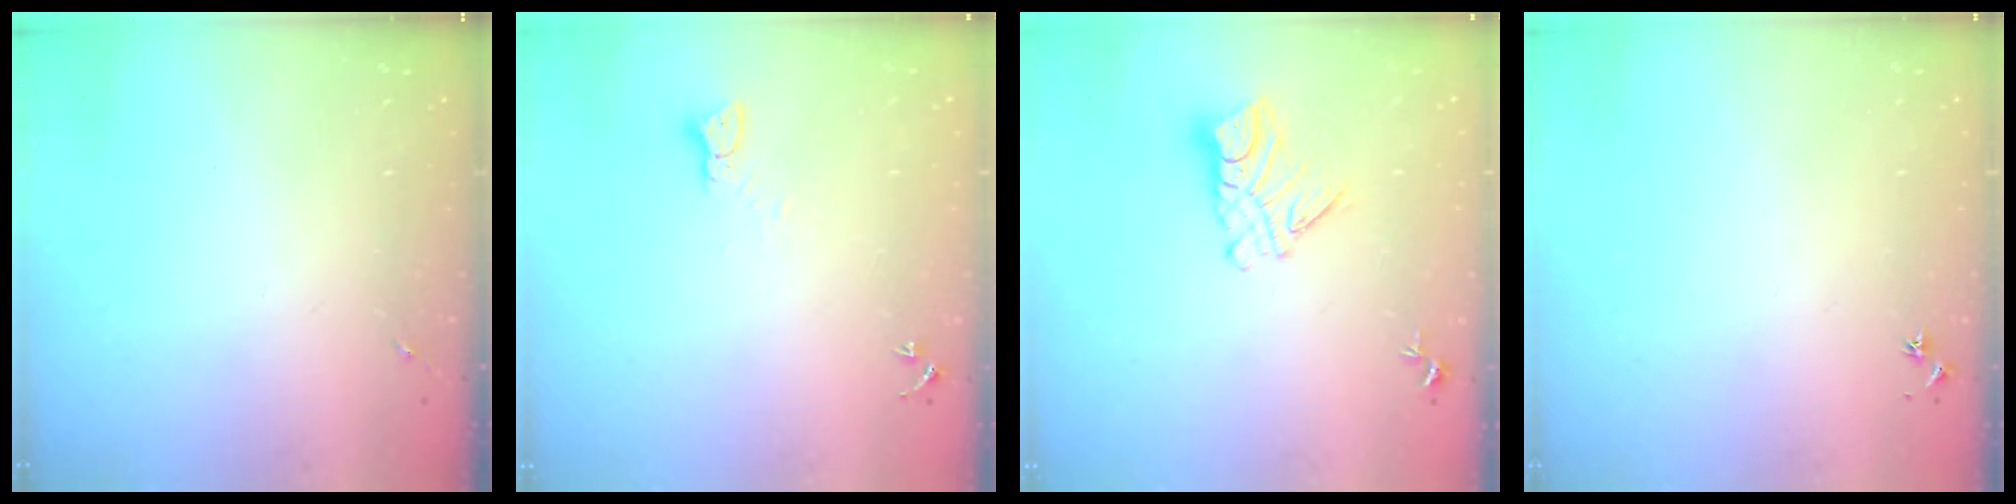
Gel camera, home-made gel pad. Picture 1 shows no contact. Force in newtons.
{"total": 2.3, "press": 2.3, "slide": 0.2}
{"total": 9.7, "press": 9.7, "slide": 0.9}
{"total": 2.9, "press": 2.8, "slide": 0.3}